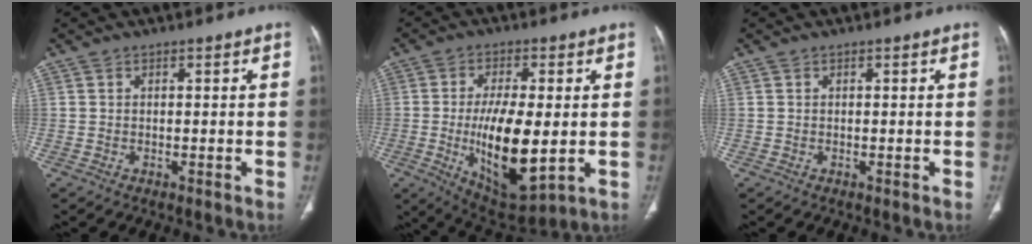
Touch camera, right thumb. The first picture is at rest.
{"total": 15.6, "force": [-1.8, 6.0, 14.3], "torque": [-0.240, -0.023, -0.017]}
{"total": 0.0}